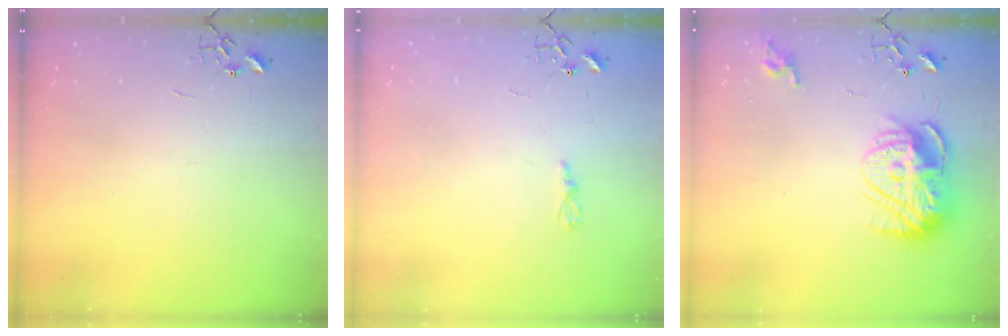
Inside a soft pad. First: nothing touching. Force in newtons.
{"total": 3.2, "press": 3.1, "slide": 0.4}
{"total": 15.3, "press": 15.3, "slide": 0.9}